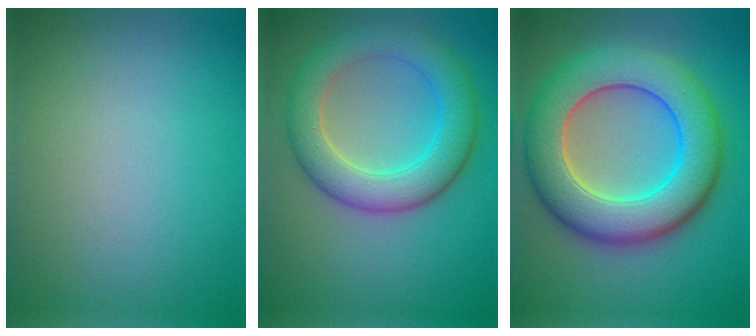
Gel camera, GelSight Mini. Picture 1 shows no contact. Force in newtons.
{"total": 6.5, "press": 6.5, "slide": 0.2}
{"total": 10.7, "press": 10.7, "slide": 0.6}